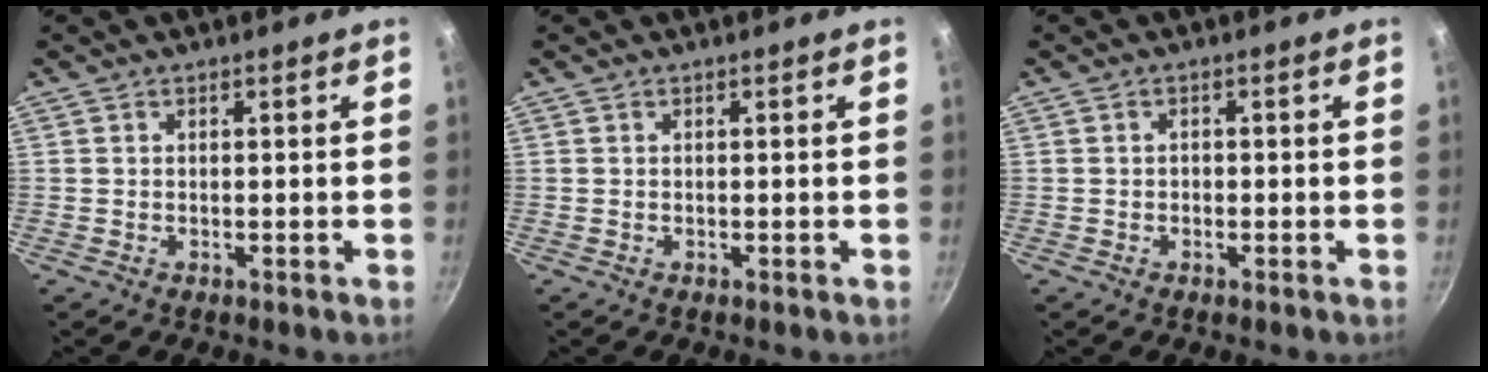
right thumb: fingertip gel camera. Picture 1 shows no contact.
{"total": 0.0}
{"total": 0.7, "force": [-0.3, 0.6, 0.2], "torque": [-0.001, 0.002, -0.004]}